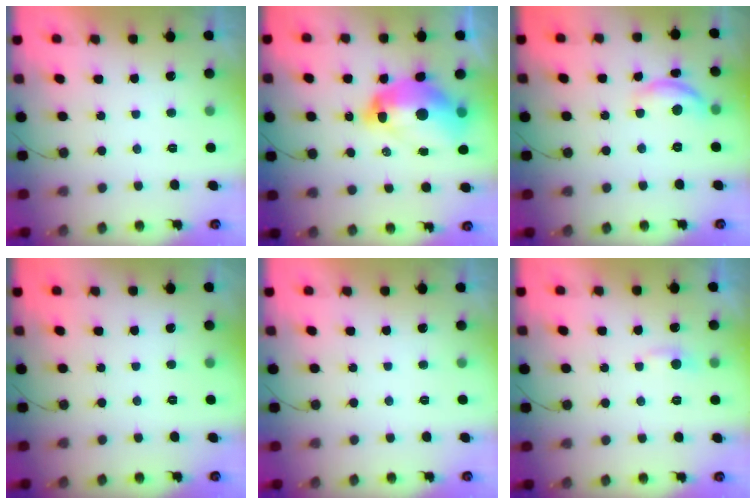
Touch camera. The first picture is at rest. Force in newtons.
{"total": 17.0, "press": 16.9, "slide": 1.8}
{"total": 9.7, "press": 9.7, "slide": 0.5}
{"total": 0.0}
{"total": 0.0}
{"total": 3.7, "press": 3.7, "slide": 0.4}